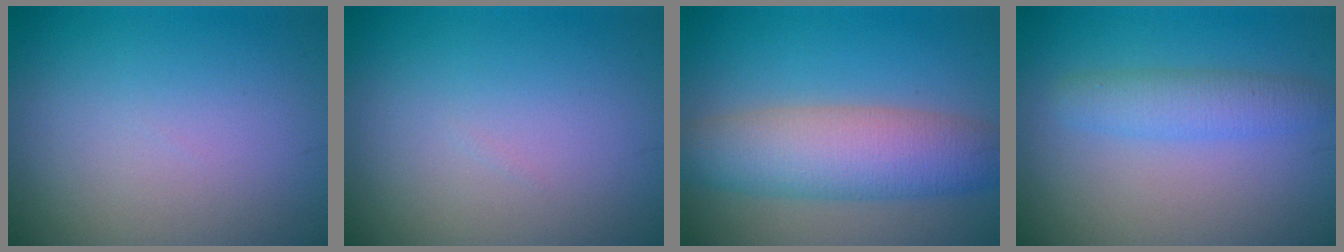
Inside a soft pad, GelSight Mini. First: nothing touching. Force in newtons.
{"total": 0.0}
{"total": 7.1, "press": 7.0, "slide": 0.4}
{"total": 2.7, "press": 2.7, "slide": 0.2}